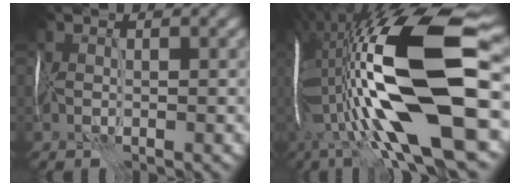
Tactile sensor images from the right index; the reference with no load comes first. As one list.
[{"total": 19.9, "force": [-0.5, 6.7, 18.7], "torque": [-0.370, 0.006, -0.010]}]